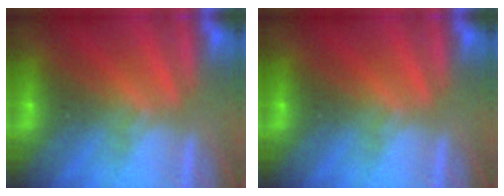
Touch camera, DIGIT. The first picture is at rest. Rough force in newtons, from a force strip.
{"total": 0.0}